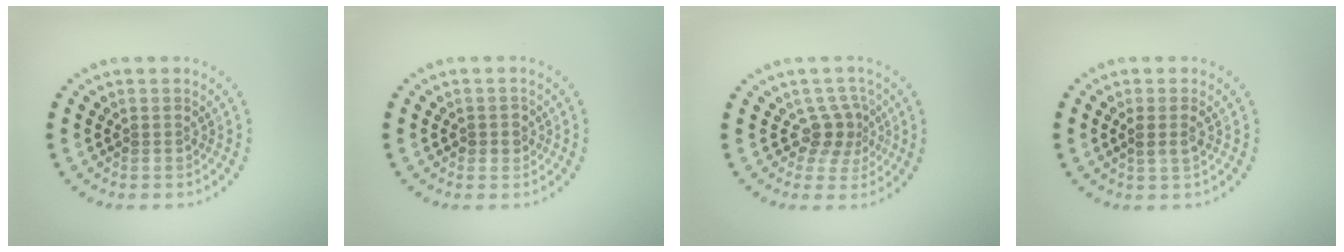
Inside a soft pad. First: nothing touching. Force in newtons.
{"total": 1.2, "press": 1.1, "slide": 0.3}
{"total": 2.6, "press": 1.8, "slide": 1.8}
{"total": 1.5, "press": 1.2, "slide": 0.9}